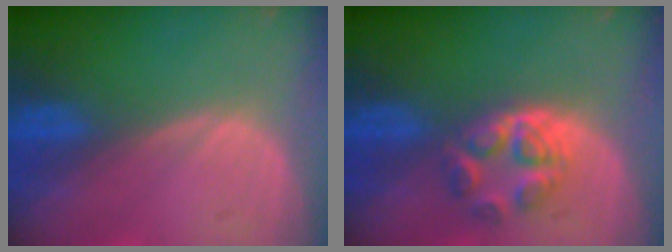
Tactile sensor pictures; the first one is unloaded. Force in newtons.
{"total": 5.6, "press": 5.0, "slide": 2.5}